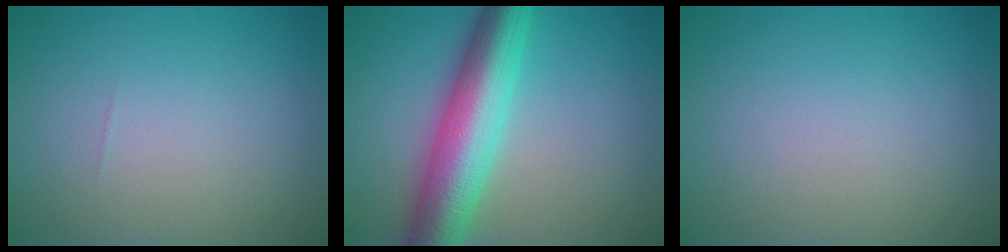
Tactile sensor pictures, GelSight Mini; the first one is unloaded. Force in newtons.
{"total": 8.9, "press": 8.9, "slide": 0.1}
{"total": 0.0}